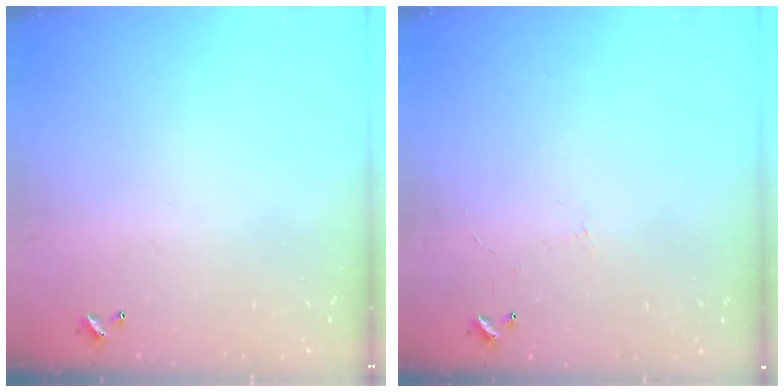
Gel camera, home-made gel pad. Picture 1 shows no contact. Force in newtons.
{"total": 1.8, "press": 1.7, "slide": 0.4}